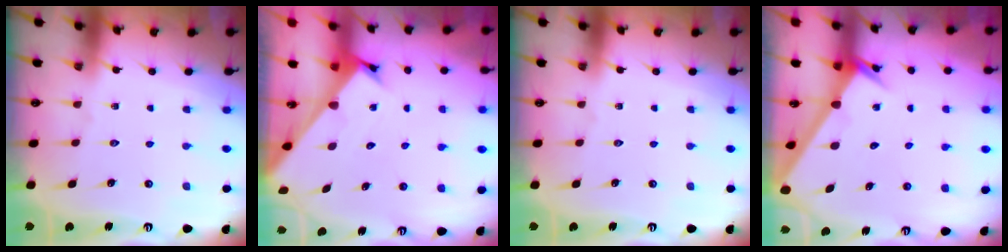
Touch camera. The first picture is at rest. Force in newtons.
{"total": 2.4, "press": 2.4, "slide": 0.2}
{"total": 0.0}
{"total": 2.3, "press": 2.3, "slide": 0.2}